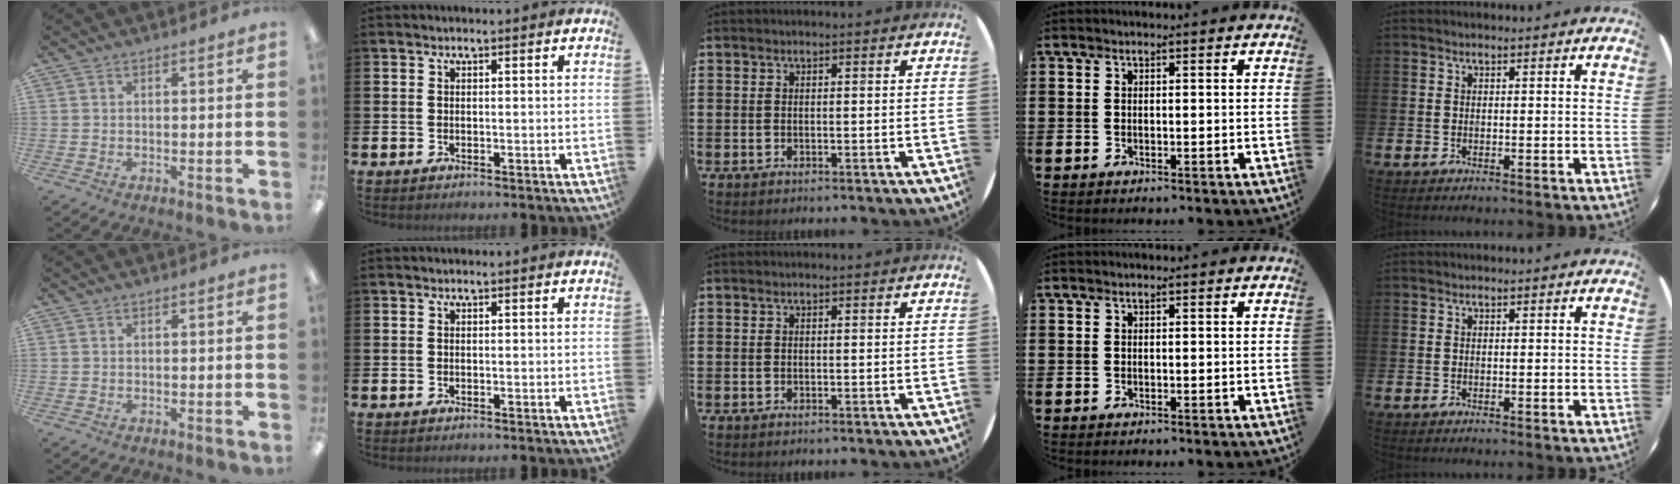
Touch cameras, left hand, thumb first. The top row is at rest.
{}